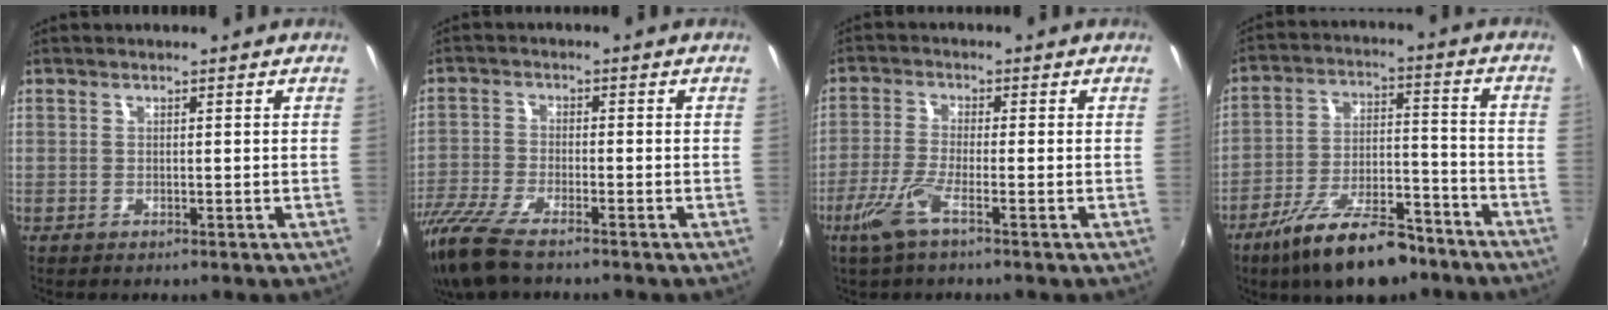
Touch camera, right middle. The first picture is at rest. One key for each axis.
{"total": 11.7, "fx": -9.2, "fy": 2.7, "fz": 6.7, "tx": -0.164, "ty": -0.038, "tz": -0.181}
{"total": 6.2, "fx": -3.6, "fy": 0.3, "fz": 5.1, "tx": -0.126, "ty": -0.011, "tz": -0.073}
{"total": 16.7, "fx": -12.0, "fy": 5.9, "fz": 10.0, "tx": -0.182, "ty": -0.005, "tz": -0.188}